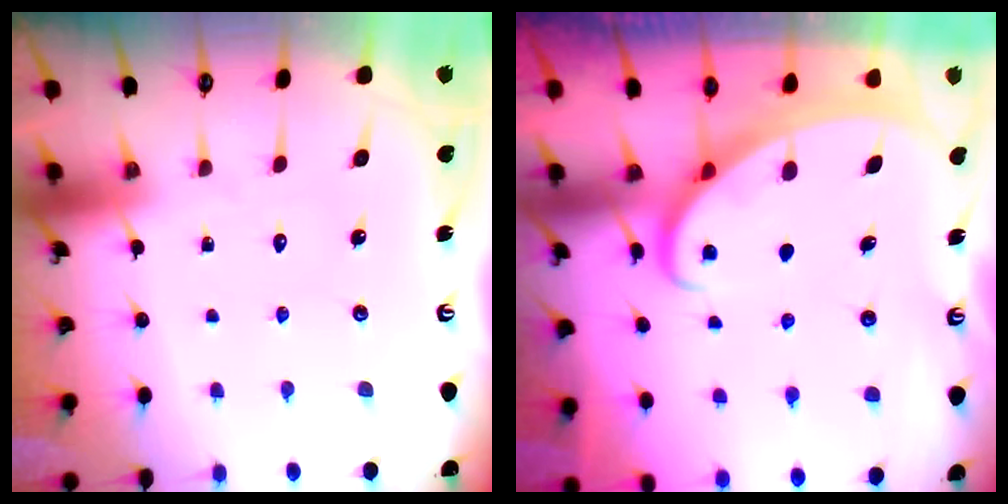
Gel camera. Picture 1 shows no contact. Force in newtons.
{"total": 2.5, "press": 2.5, "slide": 0.3}